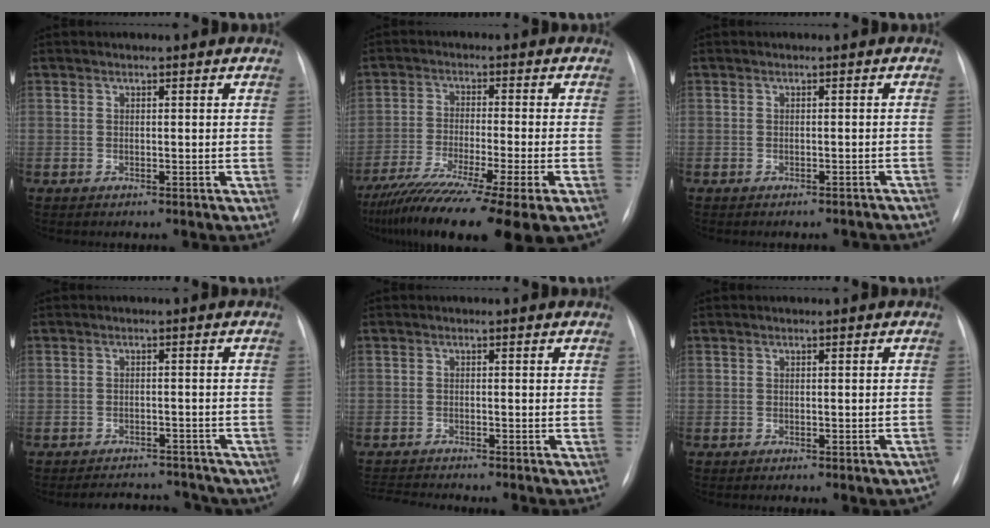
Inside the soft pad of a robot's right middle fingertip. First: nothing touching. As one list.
[{"total": 19.0, "force": [-13.3, 0.9, 13.5], "torque": [-0.205, -0.055, -0.214]}, {"total": 6.2, "force": [-5.4, 2.5, 1.6], "torque": [-0.013, 0.009, -0.051]}, {"total": 9.0, "force": [-8.2, 2.4, 3.1], "torque": [-0.038, 0.006, -0.088]}, {"total": 3.8, "force": [-3.7, -0.9, 0.6], "torque": [-0.017, -0.021, -0.061]}, {"total": 4.6, "force": [-3.7, 1.1, 2.6], "torque": [-0.022, 0.003, -0.040]}]